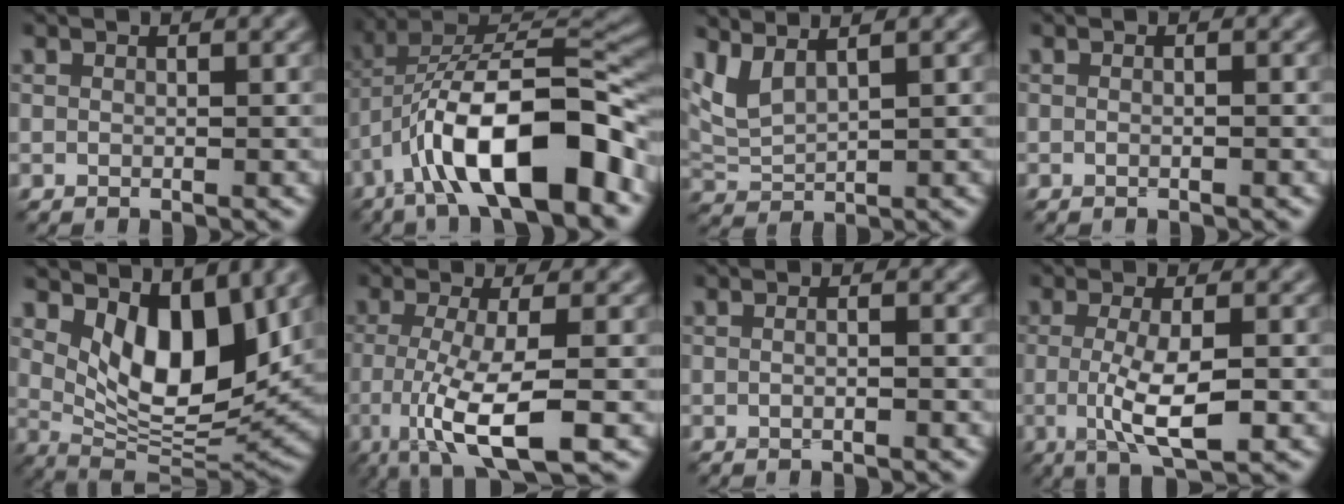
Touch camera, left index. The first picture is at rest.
{"total": 13.1, "force": [-5.5, 4.7, 10.9], "torque": [-0.179, 0.011, -0.094]}
{"total": 3.2, "force": [2.3, 0.8, 2.1], "torque": [-0.059, 0.004, 0.054]}
{"total": 0.9, "force": [0.0, 0.3, 0.8], "torque": [0.001, -0.010, -0.006]}
{"total": 8.1, "force": [3.0, 3.8, 6.5], "torque": [-0.114, -0.025, 0.049]}
{"total": 7.6, "force": [-2.6, 1.6, 6.9], "torque": [-0.125, -0.007, -0.050]}
{"total": 1.5, "force": [0.0, 0.7, 1.3], "torque": [0.005, -0.005, -0.014]}
{"total": 5.2, "force": [-0.7, 1.3, 5.0], "torque": [-0.096, -0.010, -0.011]}